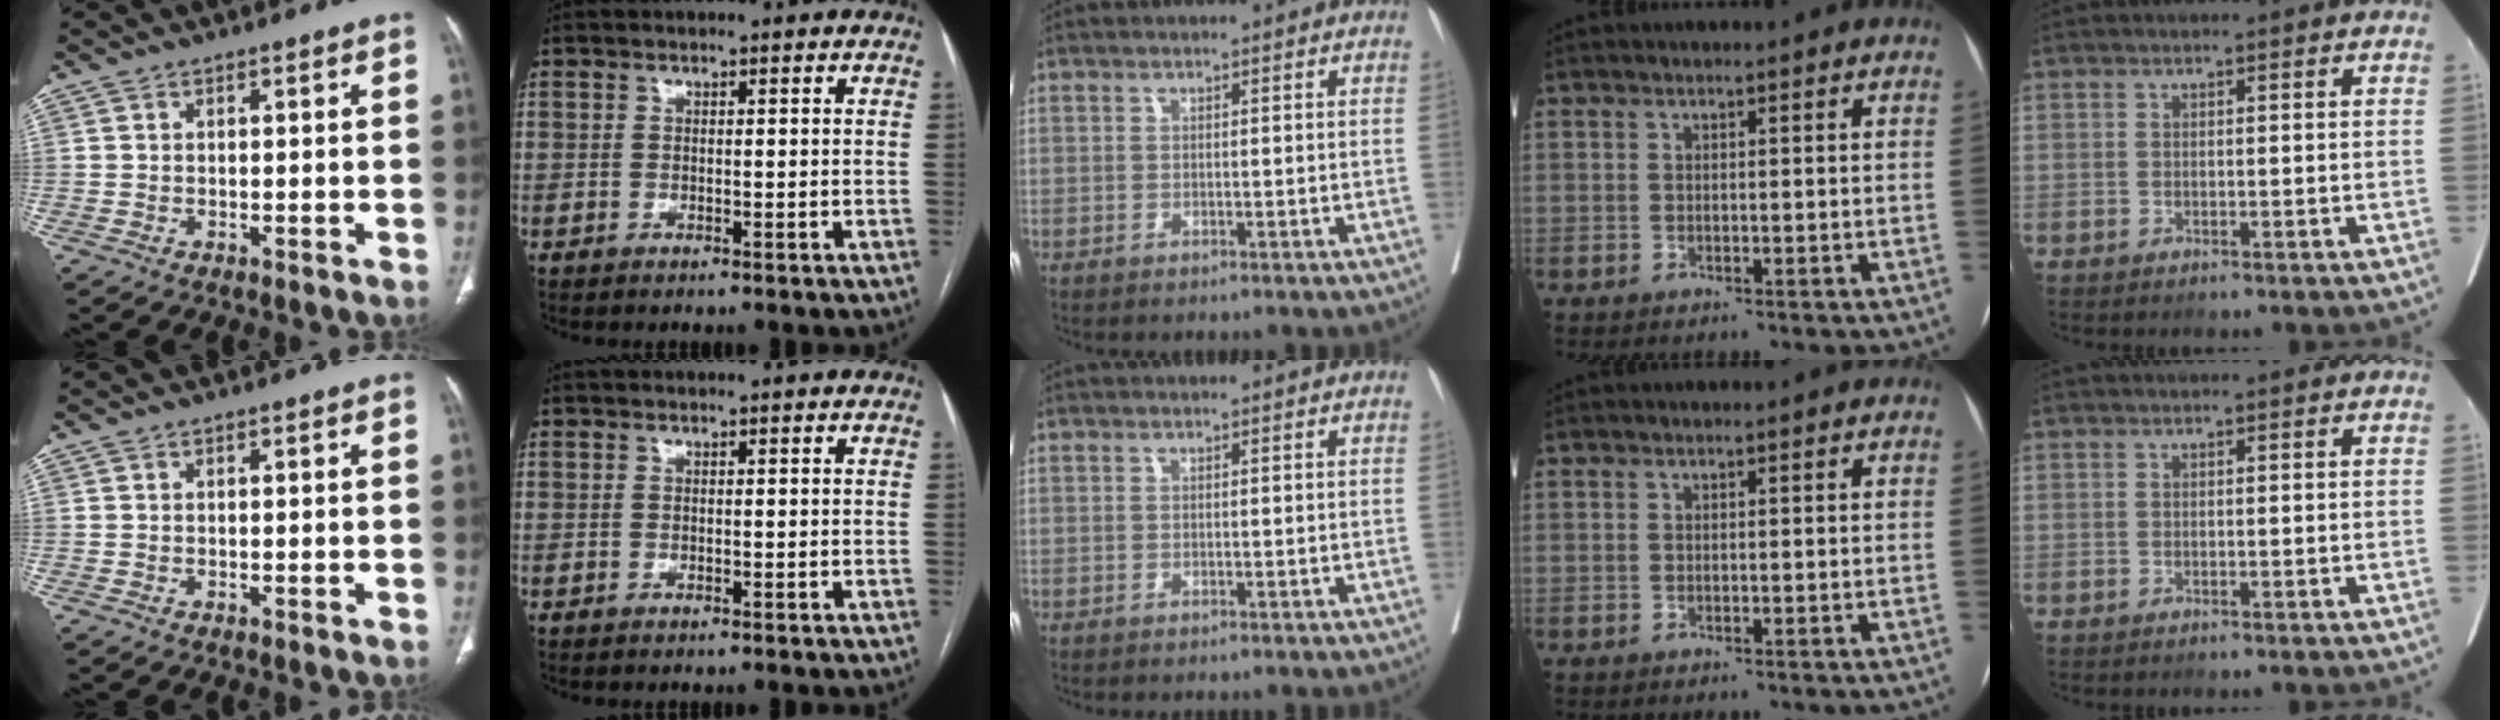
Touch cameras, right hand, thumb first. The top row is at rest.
{}